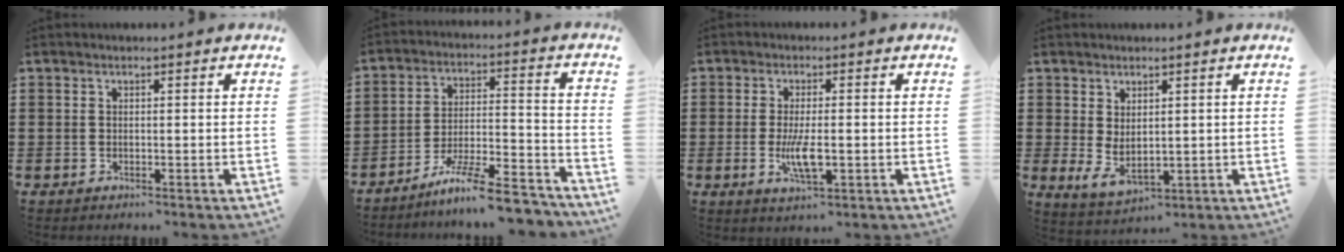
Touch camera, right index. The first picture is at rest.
{"total": 9.8, "force": [-8.3, 0.6, 5.1], "torque": [-0.083, 0.013, -0.159]}
{"total": 5.3, "force": [-1.0, 1.5, 5.0], "torque": [-0.105, -0.008, -0.021]}
{"total": 2.9, "force": [0.5, 1.7, 2.2], "torque": [-0.050, 0.002, 0.010]}